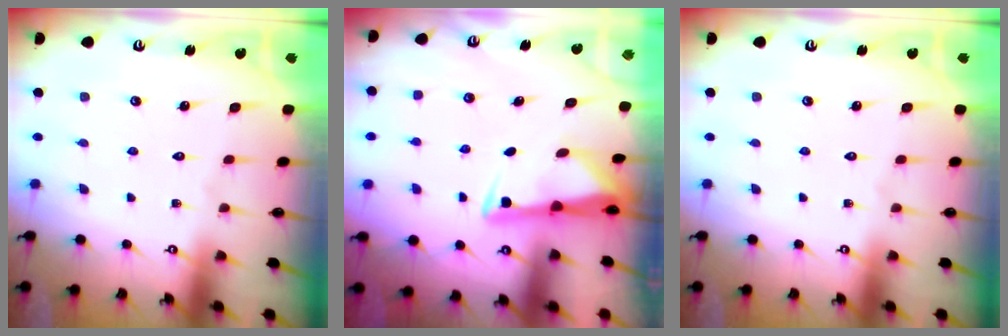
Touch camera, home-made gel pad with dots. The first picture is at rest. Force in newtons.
{"total": 3.3, "press": 3.3, "slide": 0.5}
{"total": 0.0}